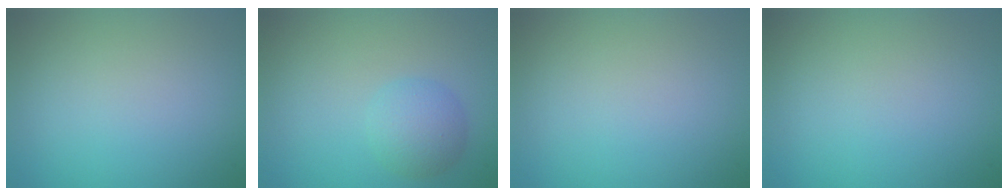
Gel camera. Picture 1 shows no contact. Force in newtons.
{"total": 2.8, "press": 2.8, "slide": 0.1}
{"total": 0.0}
{"total": 0.0}